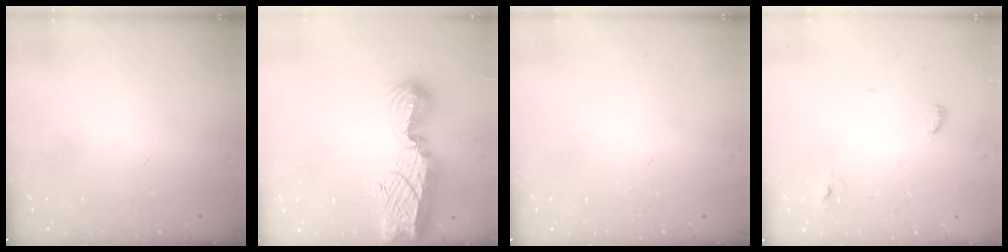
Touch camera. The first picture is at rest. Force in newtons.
{"total": 14.7, "press": 14.7, "slide": 1.1}
{"total": 0.0}
{"total": 4.5, "press": 4.5, "slide": 0.4}